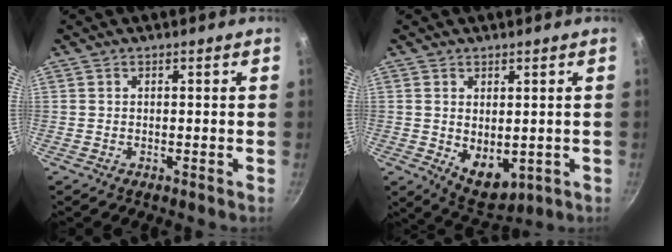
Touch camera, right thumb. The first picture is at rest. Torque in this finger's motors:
{"motor_torque": [-0.40, 0.31, 0.82, -0.10, 0.00]}